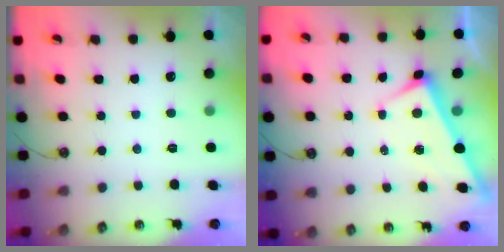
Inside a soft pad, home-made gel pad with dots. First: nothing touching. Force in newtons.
{"total": 3.1, "press": 3.1, "slide": 0.0}